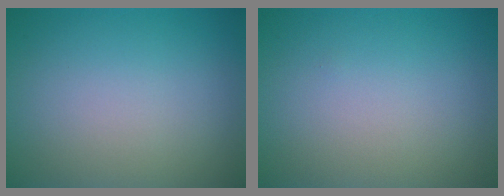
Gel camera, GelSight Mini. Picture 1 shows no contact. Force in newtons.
{"total": 0.0}